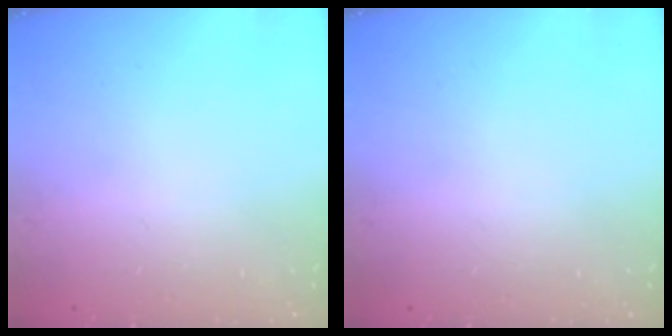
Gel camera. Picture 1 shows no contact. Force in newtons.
{"total": 0.0}